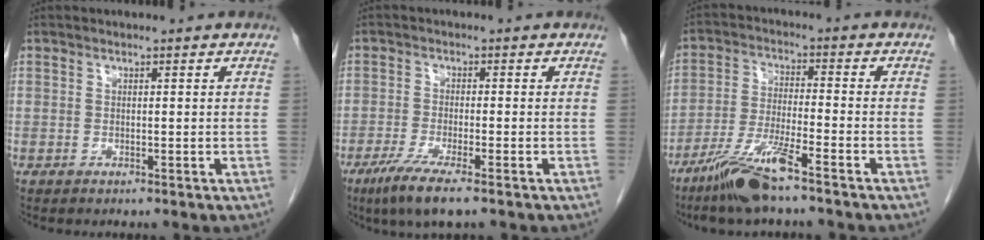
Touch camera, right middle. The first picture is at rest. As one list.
[{"total": 6.5, "force": [-4.2, 0.4, 4.9], "torque": [-0.096, -0.019, -0.073]}, {"total": 9.6, "force": [-6.8, 0.3, 6.8], "torque": [-0.143, -0.026, -0.132]}]